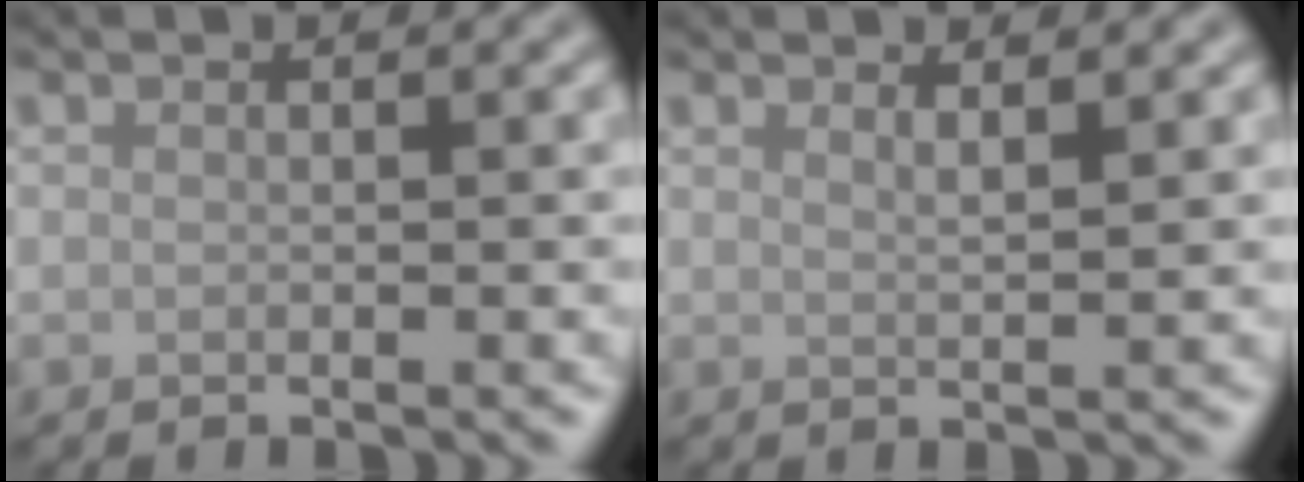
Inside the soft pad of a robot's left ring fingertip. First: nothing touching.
{"total": 1.6, "force": [1.2, 0.4, 0.9], "torque": [-0.005, 0.001, 0.014]}